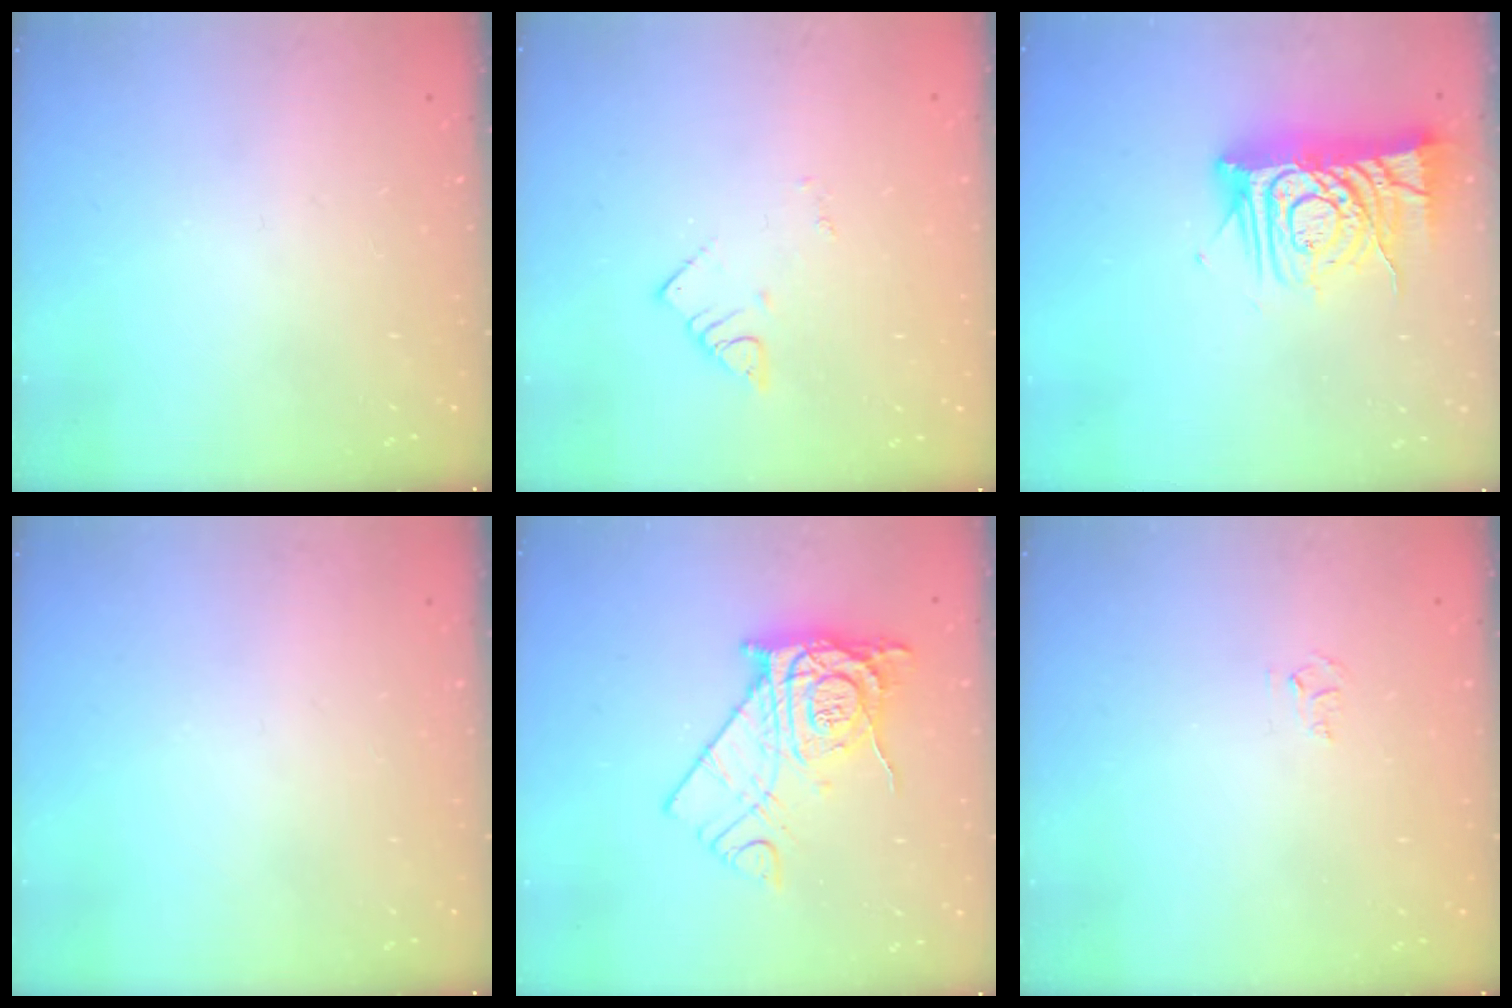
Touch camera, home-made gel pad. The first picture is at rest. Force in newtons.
{"total": 2.1, "press": 2.1, "slide": 0.3}
{"total": 13.5, "press": 13.4, "slide": 1.4}
{"total": 0.0}
{"total": 13.9, "press": 13.9, "slide": 1.4}
{"total": 4.3, "press": 4.3, "slide": 0.6}